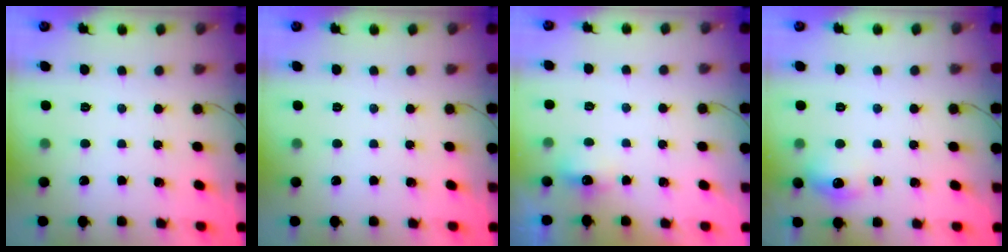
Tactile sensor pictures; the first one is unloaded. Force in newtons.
{"total": 0.0}
{"total": 4.4, "press": 4.1, "slide": 1.6}
{"total": 8.1, "press": 8.1, "slide": 0.5}